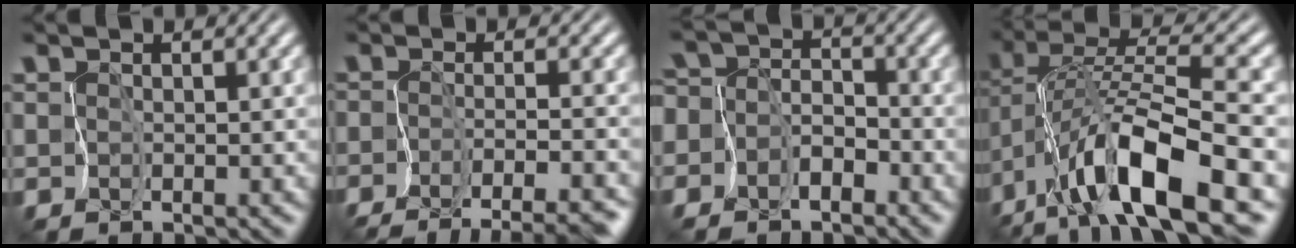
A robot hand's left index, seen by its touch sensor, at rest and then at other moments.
{"total": 7.9, "force": [-6.4, 1.9, 4.2], "torque": [-0.052, -0.012, -0.075]}
{"total": 5.7, "force": [-3.5, 4.2, 1.7], "torque": [-0.028, 0.011, -0.070]}
{"total": 11.2, "force": [-5.1, 2.6, 9.6], "torque": [-0.181, 0.016, -0.104]}